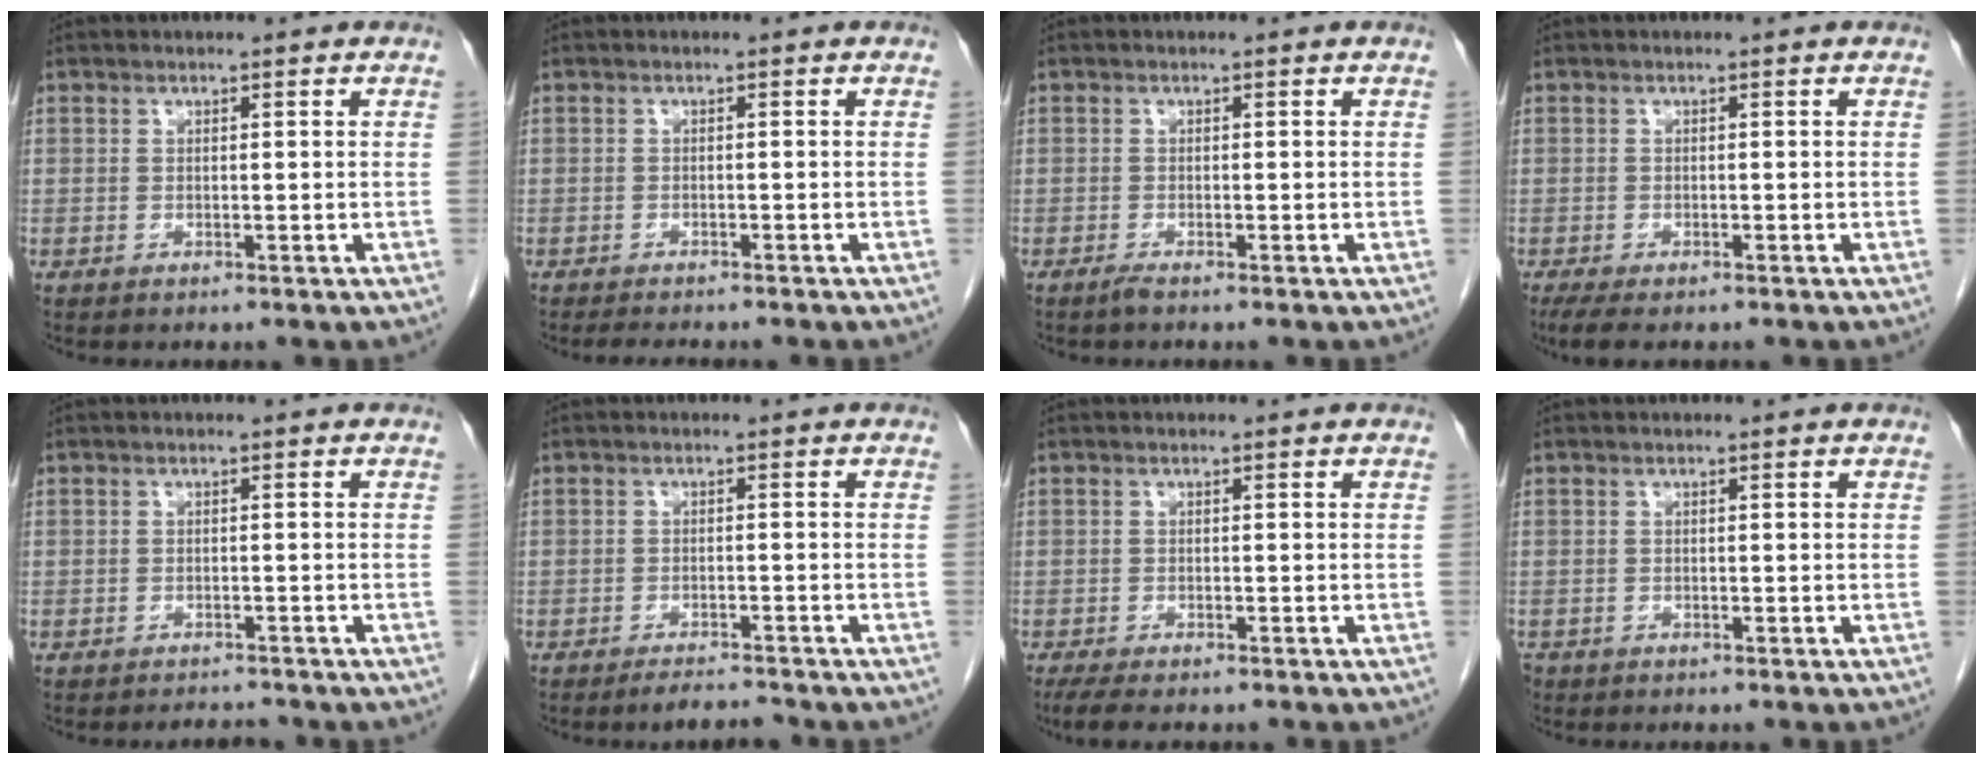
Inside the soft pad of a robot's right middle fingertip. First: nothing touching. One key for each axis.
{"total": 3.5, "fx": -3.1, "fy": 0.5, "fz": 1.6, "tx": -0.023, "ty": -0.006, "tz": -0.041}
{"total": 0.8, "fx": -0.7, "fy": -0.1, "fz": 0.5, "tx": -0.012, "ty": -0.002, "tz": -0.014}
{"total": 4.3, "fx": -3.2, "fy": 1.3, "fz": 2.6, "tx": -0.048, "ty": -0.013, "tz": -0.046}
{"total": 1.7, "fx": -1.7, "fy": 0.3, "fz": -0.1, "tx": -0.003, "ty": -0.008, "tz": -0.021}
{"total": 2.7, "fx": -2.5, "fy": 0.1, "fz": 0.9, "tx": -0.020, "ty": -0.012, "tz": -0.038}
{"total": 5.2, "fx": -4.1, "fy": 1.4, "fz": 2.9, "tx": -0.048, "ty": -0.013, "tz": -0.059}
{"total": 1.2, "fx": -0.9, "fy": 0.8, "fz": 0.3, "tx": -0.012, "ty": 0.000, "tz": -0.015}